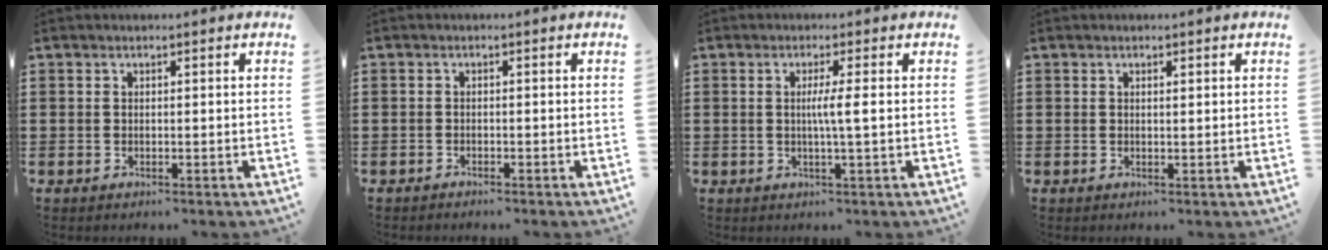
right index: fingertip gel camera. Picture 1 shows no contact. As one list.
[{"total": 0.7, "force": [-0.7, 0.1, 0.0], "torque": [-0.002, 0.000, -0.016]}, {"total": 3.4, "force": [0.1, -0.3, 3.4], "torque": [-0.062, -0.007, -0.003]}, {"total": 0.5, "force": [0.3, 0.2, 0.4], "torque": [-0.009, 0.002, 0.005]}]